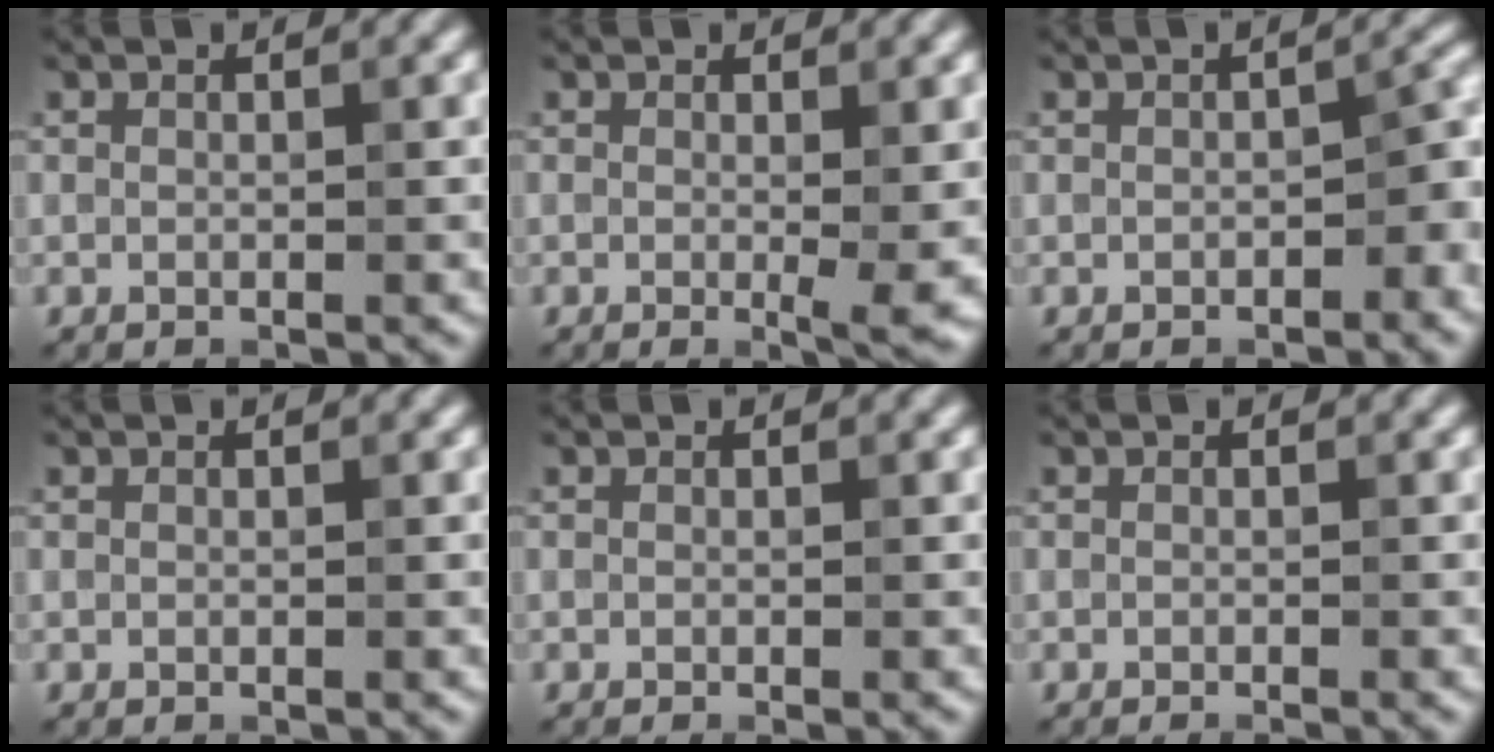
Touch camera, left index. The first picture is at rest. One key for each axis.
{"total": 2.0, "fx": -0.1, "fy": 0.3, "fz": 2.0, "tx": -0.029, "ty": -0.010, "tz": -0.002}
{"total": 3.0, "fx": -0.8, "fy": 1.6, "fz": 2.5, "tx": -0.027, "ty": 0.004, "tz": -0.012}
{"total": 0.0}
{"total": 0.6, "fx": -0.3, "fy": 0.2, "fz": 0.5, "tx": -0.006, "ty": -0.007, "tz": -0.005}
{"total": 0.8, "fx": -0.5, "fy": 0.2, "fz": 0.6, "tx": -0.004, "ty": -0.006, "tz": -0.010}